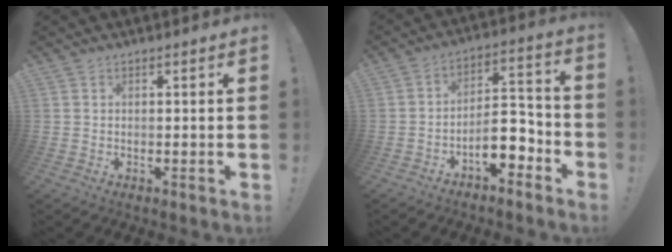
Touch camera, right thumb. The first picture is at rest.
{"total": 10.0, "force": [-5.8, 4.7, 6.8], "torque": [-0.103, 0.034, -0.096]}